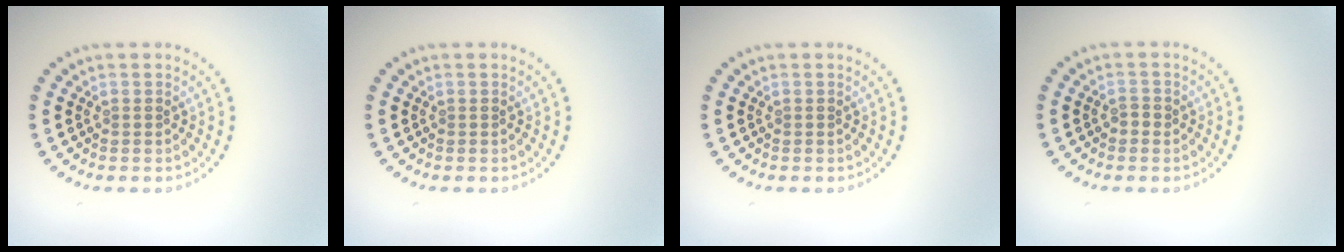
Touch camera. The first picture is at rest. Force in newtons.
{"total": 0.0}
{"total": 0.0}
{"total": 1.0, "press": 0.9, "slide": 0.3}